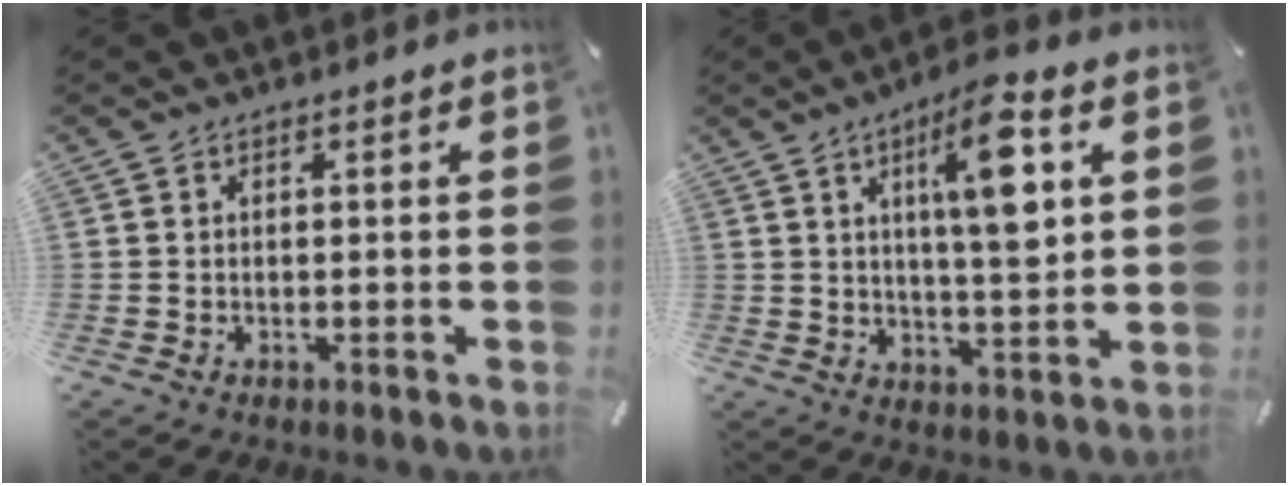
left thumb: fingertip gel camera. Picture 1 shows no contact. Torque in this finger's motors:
{"motor_torque": [2.52, 2.50, 1.38, -1.25, 0.17]}